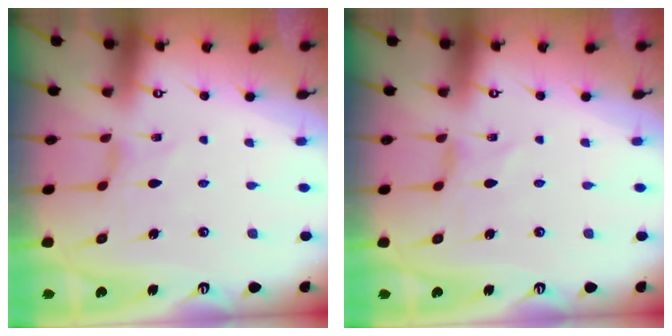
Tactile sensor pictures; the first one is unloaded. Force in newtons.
{"total": 0.0}